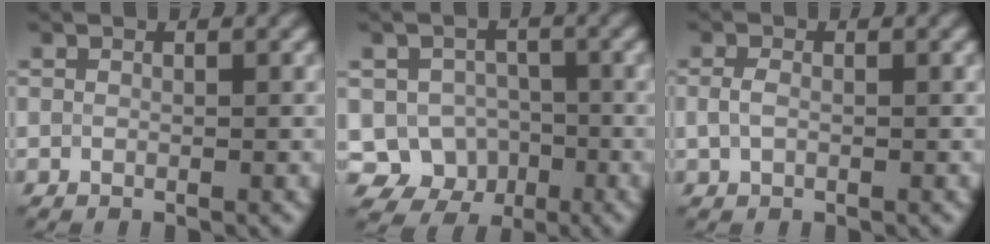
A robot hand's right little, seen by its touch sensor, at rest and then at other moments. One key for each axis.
{"total": 5.6, "fx": -2.3, "fy": 4.9, "fz": 1.5, "tx": -0.005, "ty": 0.000, "tz": -0.045}
{"total": 1.4, "fx": -0.1, "fy": 0.9, "fz": 1.0, "tx": -0.025, "ty": 0.001, "tz": -0.004}